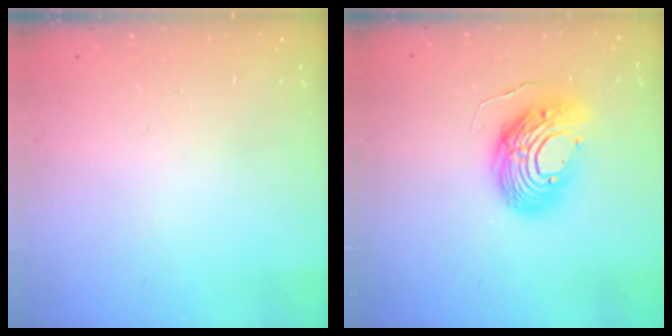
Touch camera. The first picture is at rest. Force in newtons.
{"total": 14.7, "press": 14.6, "slide": 1.4}